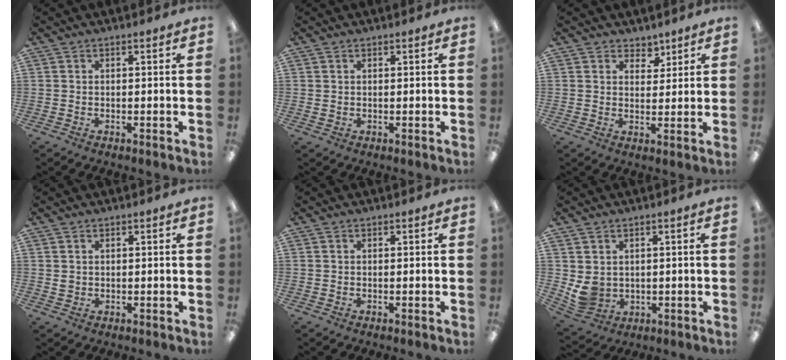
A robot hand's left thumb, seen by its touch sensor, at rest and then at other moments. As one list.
[{"total": 0.8, "force": [0.5, 0.6, 0.2], "torque": [-0.005, 0.003, 0.008]}, {"total": 4.0, "force": [2.9, 2.7, 0.3], "torque": [0.006, -0.018, 0.048]}, {"total": 1.4, "force": [0.7, 1.2, 0.4], "torque": [-0.009, 0.002, 0.014]}, {"total": 0.0}, {"total": 5.6, "force": [1.9, 4.7, 2.3], "torque": [-0.057, -0.008, 0.040]}]